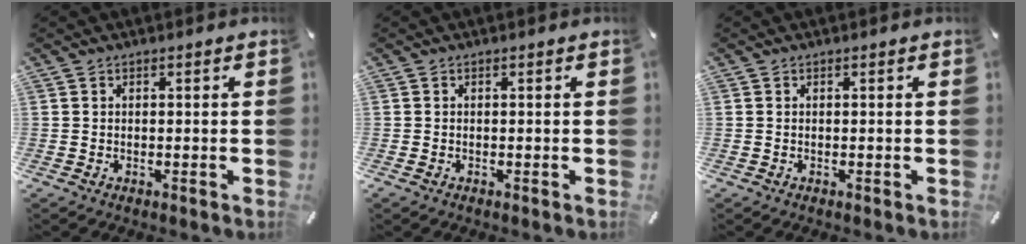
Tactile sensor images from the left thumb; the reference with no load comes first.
{"total": 0.6, "force": [-0.3, 0.4, 0.3], "torque": [-0.006, 0.002, -0.008]}
{"total": 0.0}